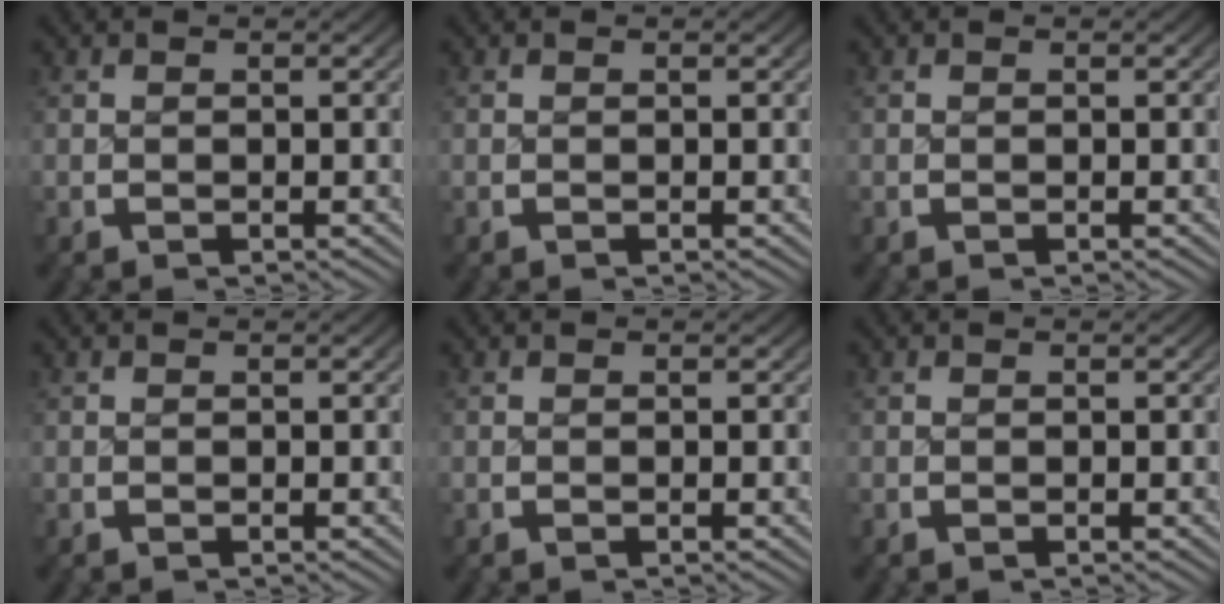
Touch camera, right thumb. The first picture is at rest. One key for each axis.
{"total": 0.0}
{"total": 0.0}
{"total": 0.0}
{"total": 0.0}
{"total": 0.0}